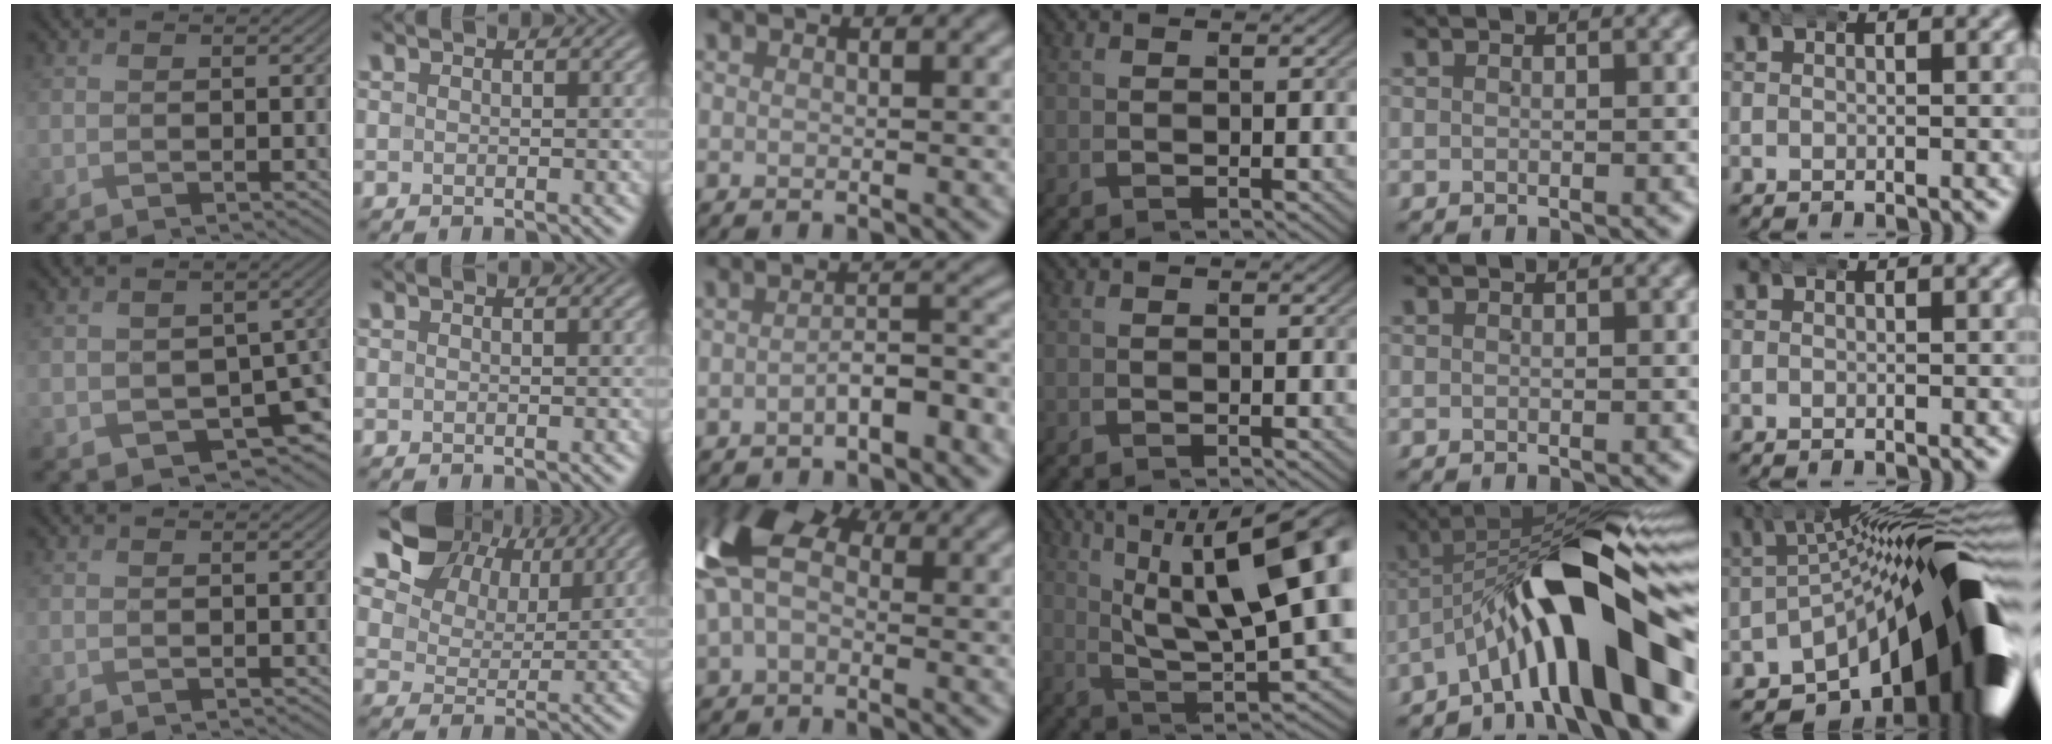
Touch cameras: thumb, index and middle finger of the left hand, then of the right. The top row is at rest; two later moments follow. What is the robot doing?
{"motion": "wrap", "object": "arm wrap"}